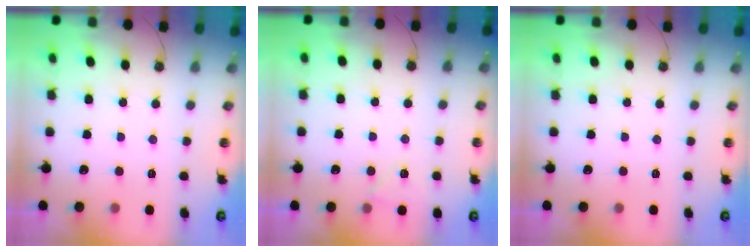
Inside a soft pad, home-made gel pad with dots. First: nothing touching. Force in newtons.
{"total": 5.7, "press": 5.2, "slide": 2.3}
{"total": 0.0}